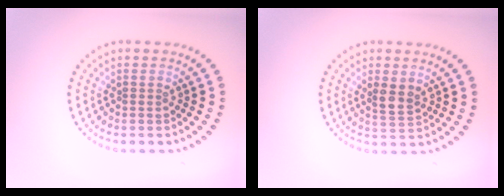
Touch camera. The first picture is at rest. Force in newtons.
{"total": 2.0, "press": 1.8, "slide": 0.9}